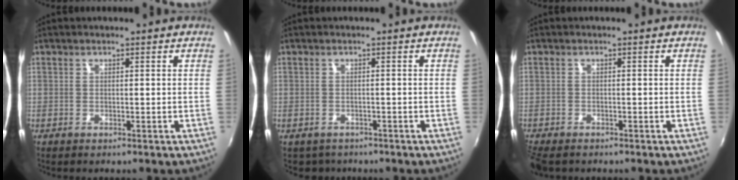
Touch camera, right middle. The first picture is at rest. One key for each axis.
{"total": 2.0, "fx": -1.5, "fy": 1.3, "fz": 0.1, "tx": -0.008, "ty": -0.004, "tz": -0.020}
{"total": 4.2, "fx": -3.5, "fy": 1.5, "fz": 1.9, "tx": -0.051, "ty": -0.023, "tz": -0.064}